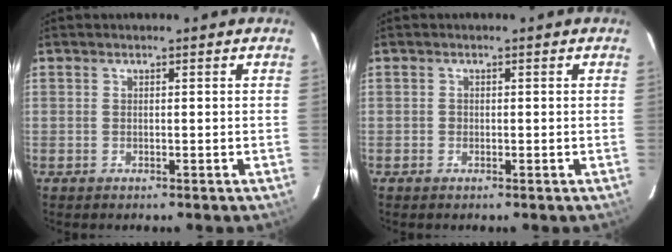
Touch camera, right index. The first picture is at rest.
{"total": 0.5, "force": [-0.3, 0.5, 0.0], "torque": [0.003, 0.000, -0.004]}